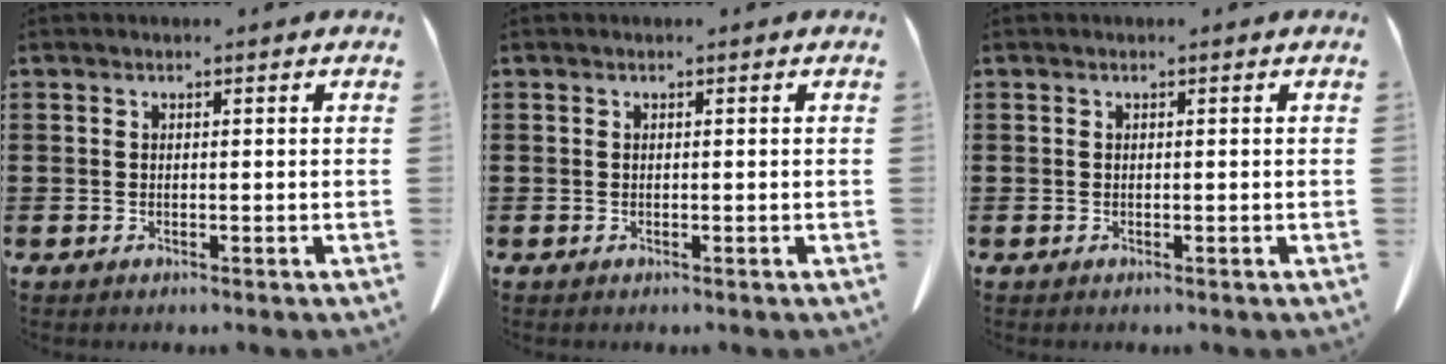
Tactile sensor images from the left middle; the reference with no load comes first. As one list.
[{"total": 0.0}, {"total": 0.0}]